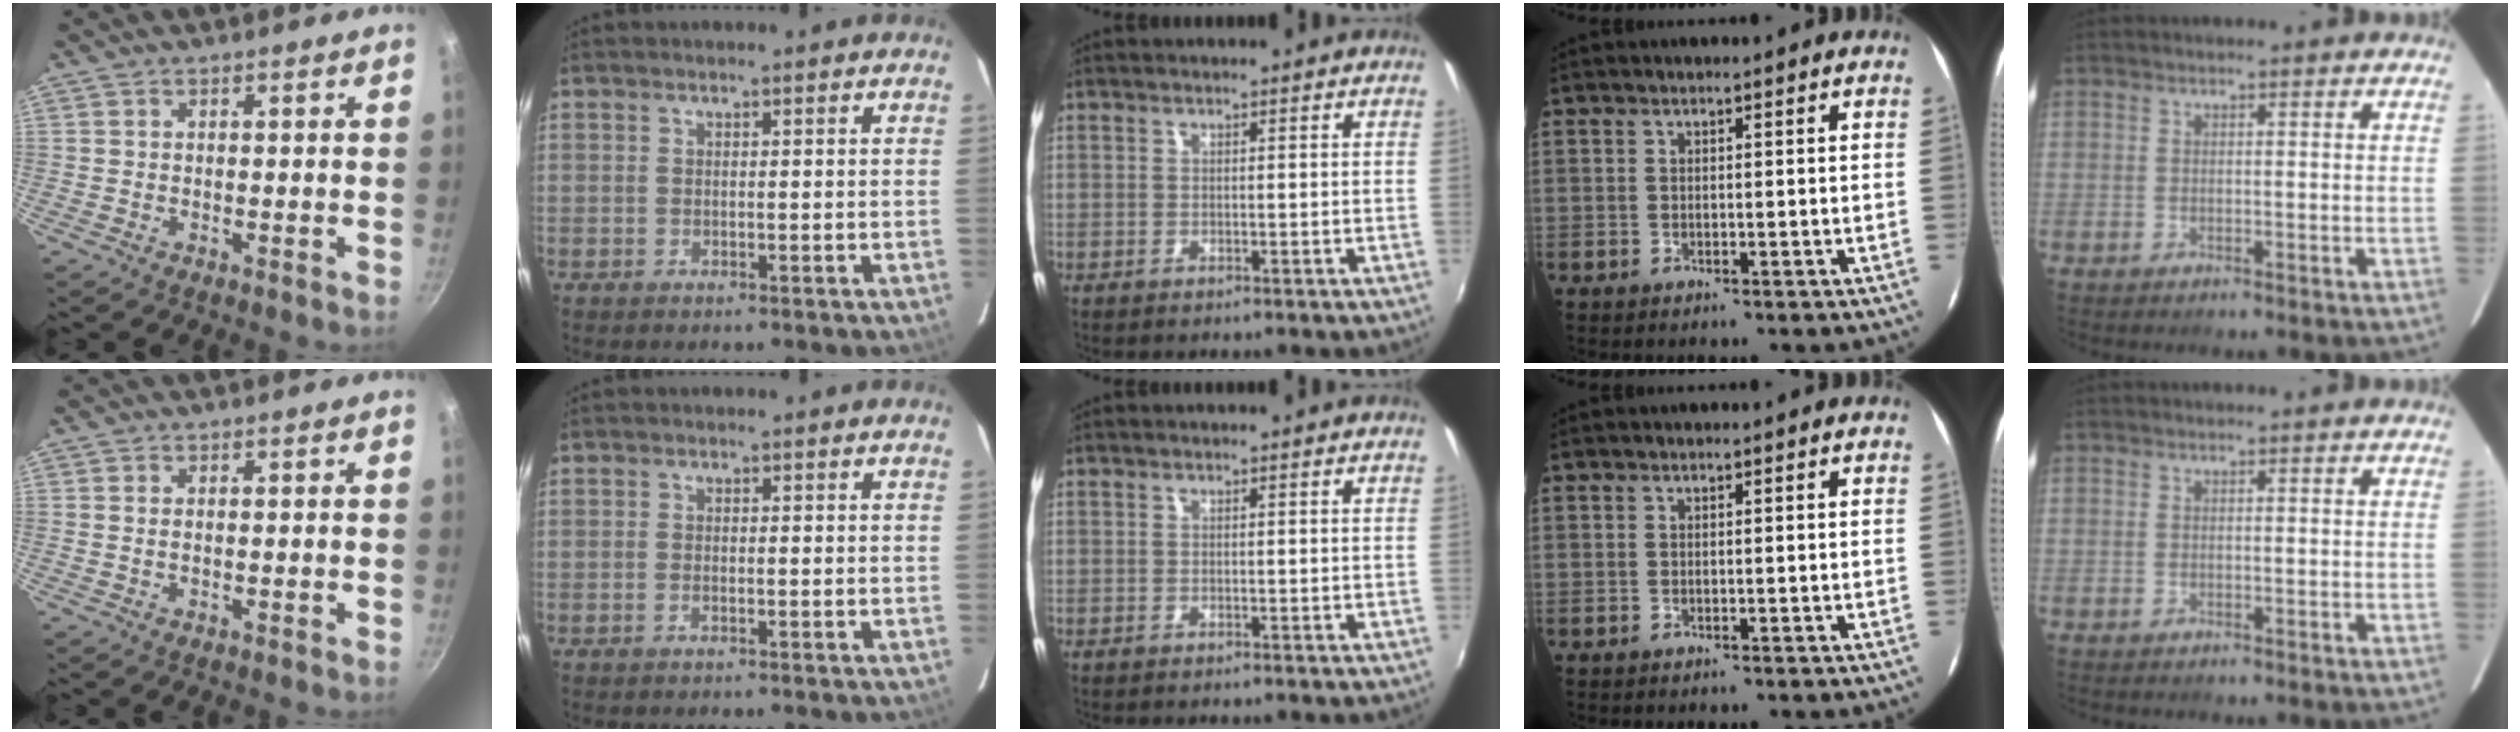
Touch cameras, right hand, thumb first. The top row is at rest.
{"thumb": {"total": 0.8, "force": [0.1, 0.4, 0.6], "torque": [-0.013, 0.000, 0.000]}, "index": {"total": 0.8, "force": [-0.4, 0.3, 0.6], "torque": [-0.014, 0.001, -0.009]}}